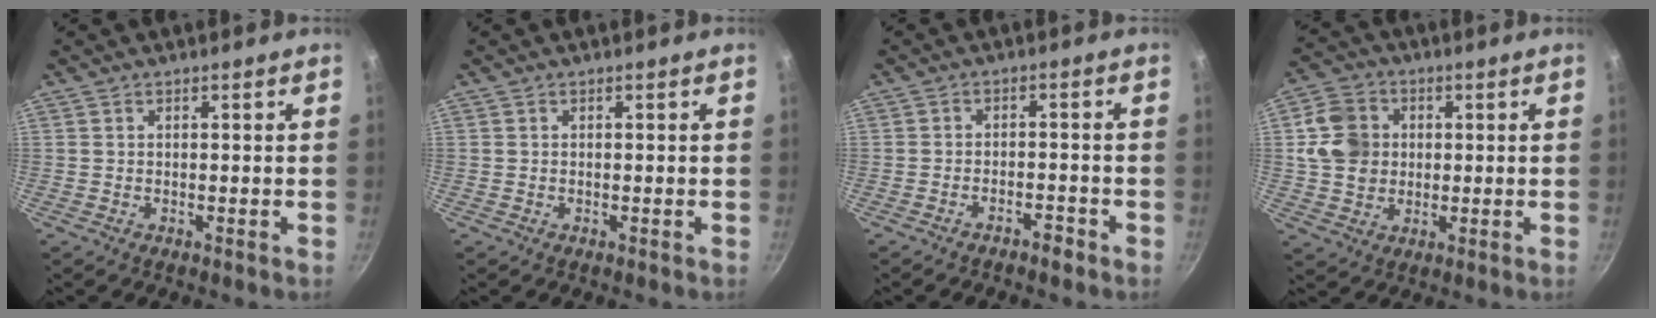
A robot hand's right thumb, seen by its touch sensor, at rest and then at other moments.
{"total": 0.0}
{"total": 2.6, "force": [-2.1, 0.9, 1.3], "torque": [-0.019, 0.026, -0.028]}
{"total": 10.1, "force": [1.6, 8.7, 4.9], "torque": [-0.063, 0.003, 0.021]}